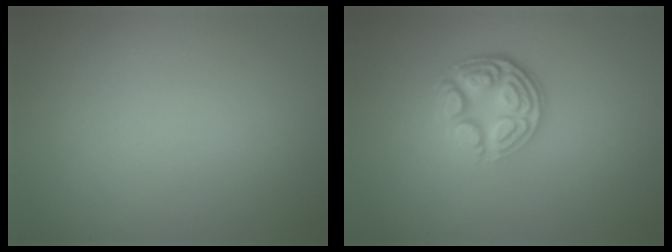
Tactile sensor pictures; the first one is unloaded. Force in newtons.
{"total": 4.7, "press": 3.3, "slide": 3.3}